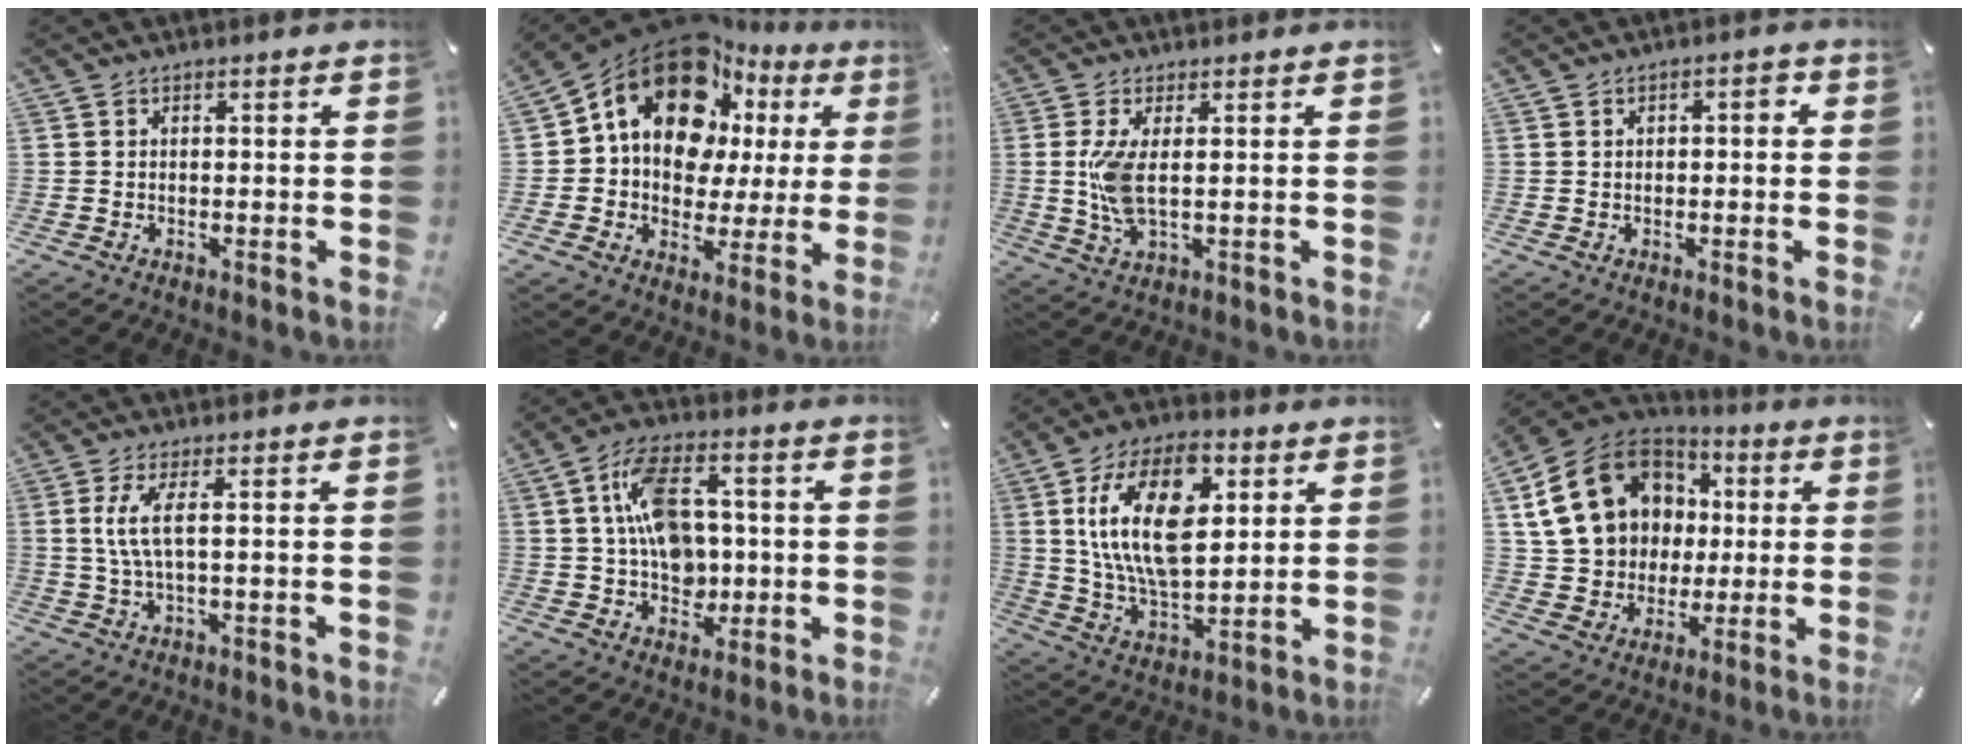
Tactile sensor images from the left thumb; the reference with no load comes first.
{"total": 17.9, "force": [8.6, 12.1, 9.9], "torque": [-0.165, -0.052, 0.153]}
{"total": 7.5, "force": [0.7, 2.4, 7.1], "torque": [-0.150, -0.014, 0.007]}
{"total": 2.1, "force": [-0.3, 1.3, 1.6], "torque": [-0.030, 0.011, -0.010]}
{"total": 6.0, "force": [0.9, 1.0, 5.8], "torque": [-0.126, -0.010, 0.012]}
{"total": 13.3, "force": [1.1, 9.7, 9.1], "torque": [-0.170, 0.020, 0.023]}
{"total": 19.9, "force": [5.9, 11.3, 15.3], "torque": [-0.314, -0.005, 0.096]}
{"total": 20.1, "force": [5.2, 17.1, 9.2], "torque": [-0.170, -0.015, 0.117]}